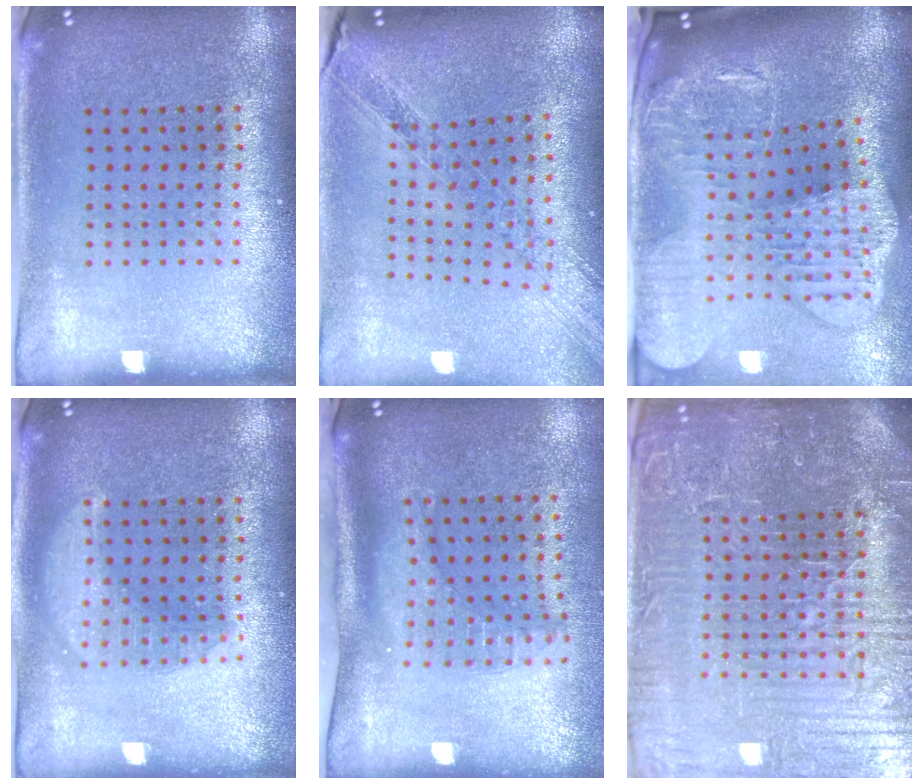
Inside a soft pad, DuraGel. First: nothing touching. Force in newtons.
{"total": 1.3, "press": 1.3, "slide": 0.4}
{"total": 4.4, "press": 3.3, "slide": 2.9}
{"total": 2.8, "press": 2.8, "slide": 0.3}
{"total": 2.1, "press": 1.5, "slide": 1.4}
{"total": 7.1, "press": 6.4, "slide": 3.2}